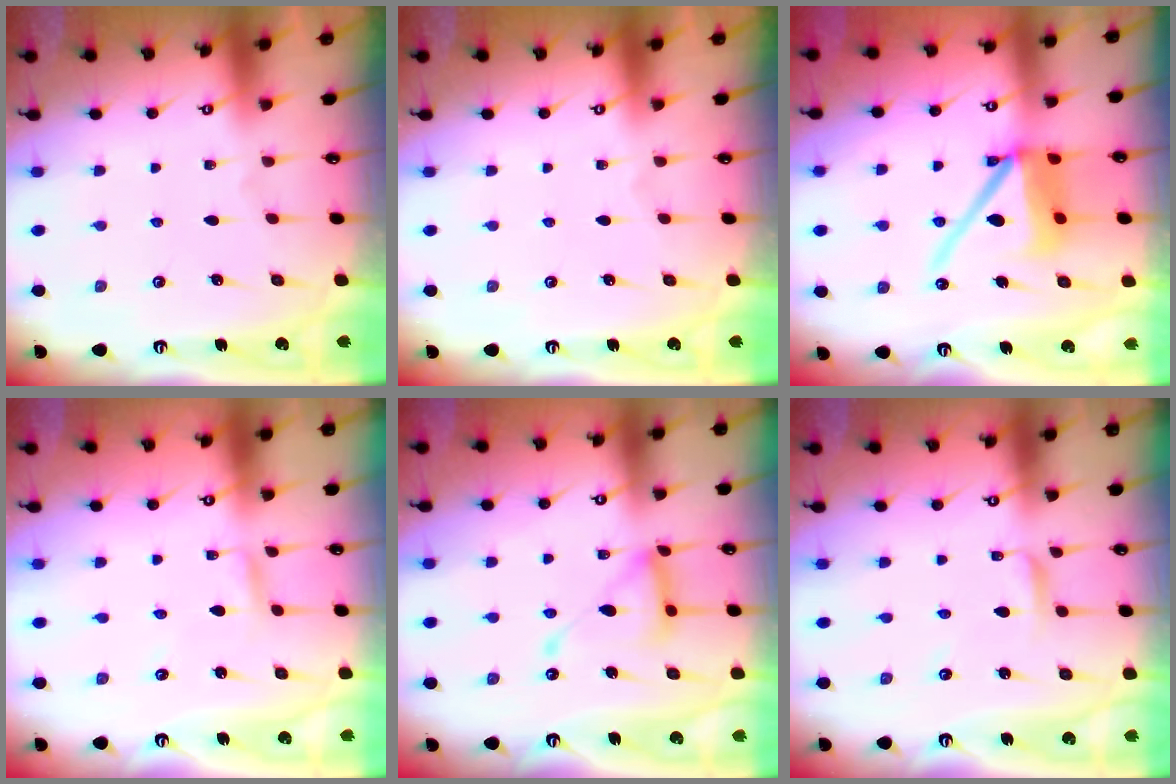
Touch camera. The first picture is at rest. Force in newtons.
{"total": 0.0}
{"total": 14.8, "press": 14.6, "slide": 2.2}
{"total": 2.6, "press": 2.6, "slide": 0.1}
{"total": 13.3, "press": 13.3, "slide": 1.3}
{"total": 2.9, "press": 2.8, "slide": 0.3}